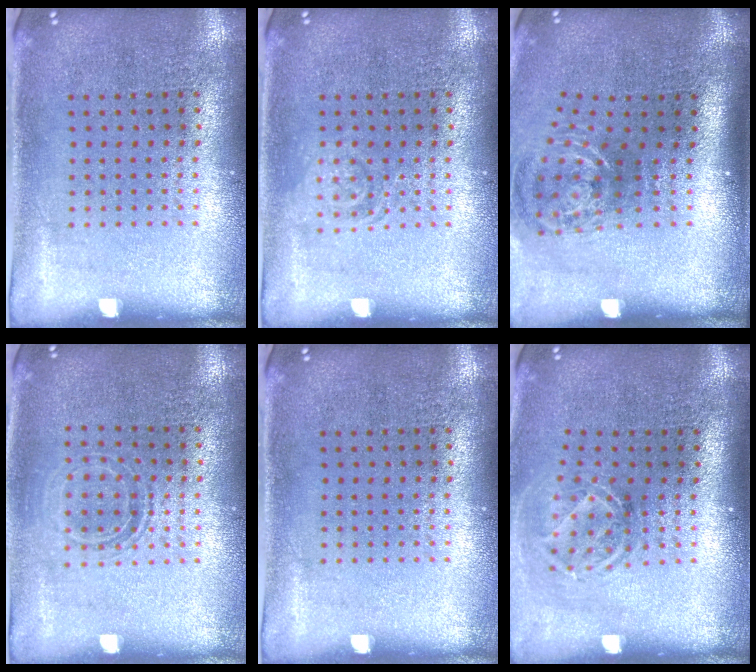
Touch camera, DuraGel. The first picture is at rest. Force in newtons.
{"total": 1.4, "press": 1.4, "slide": 0.2}
{"total": 1.8, "press": 1.3, "slide": 1.3}
{"total": 1.2, "press": 1.1, "slide": 0.6}
{"total": 0.0}
{"total": 1.8, "press": 1.3, "slide": 1.3}